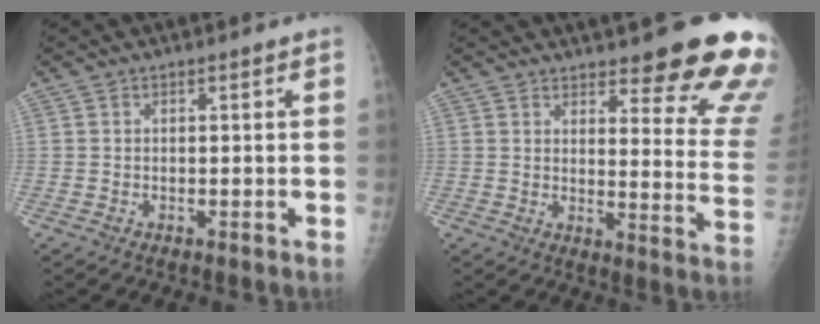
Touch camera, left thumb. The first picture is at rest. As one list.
[{"total": 17.8, "force": [13.7, 3.9, 10.7], "torque": [-0.095, -0.094, 0.159]}]